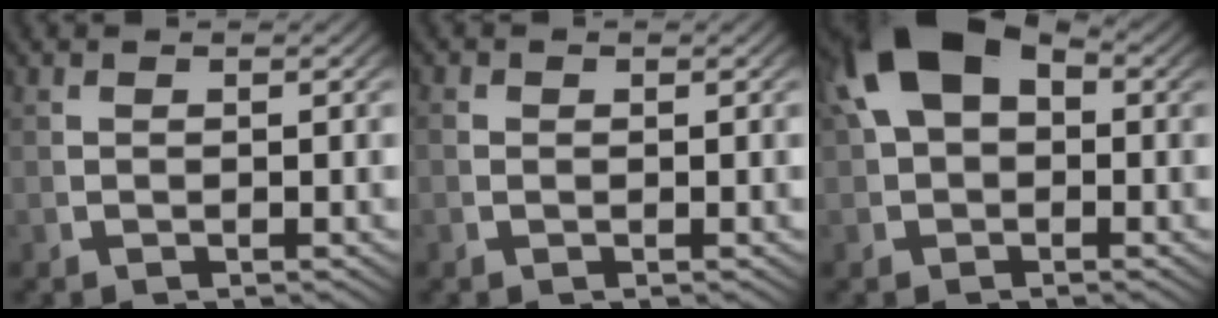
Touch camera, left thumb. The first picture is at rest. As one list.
[{"total": 0.7, "force": [0.0, 0.7, 0.2], "torque": [-0.010, -0.008, 0.004]}, {"total": 7.1, "force": [1.8, 4.6, 5.1], "torque": [-0.110, -0.002, 0.034]}]